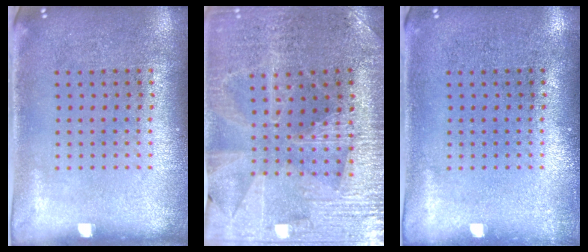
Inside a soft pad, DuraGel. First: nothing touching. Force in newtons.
{"total": 3.0, "press": 2.9, "slide": 0.5}
{"total": 0.6, "press": 0.6, "slide": 0.1}